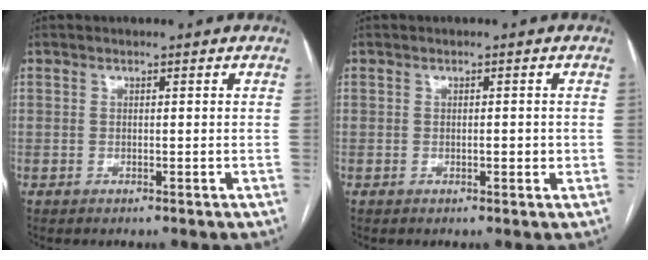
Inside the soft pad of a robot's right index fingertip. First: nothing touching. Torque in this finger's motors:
{"motor_torque": [0.32, -0.06, 0.21, 0.03]}